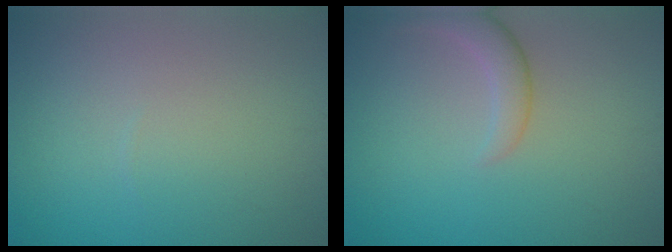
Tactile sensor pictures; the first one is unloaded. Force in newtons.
{"total": 2.6, "press": 2.6, "slide": 0.3}